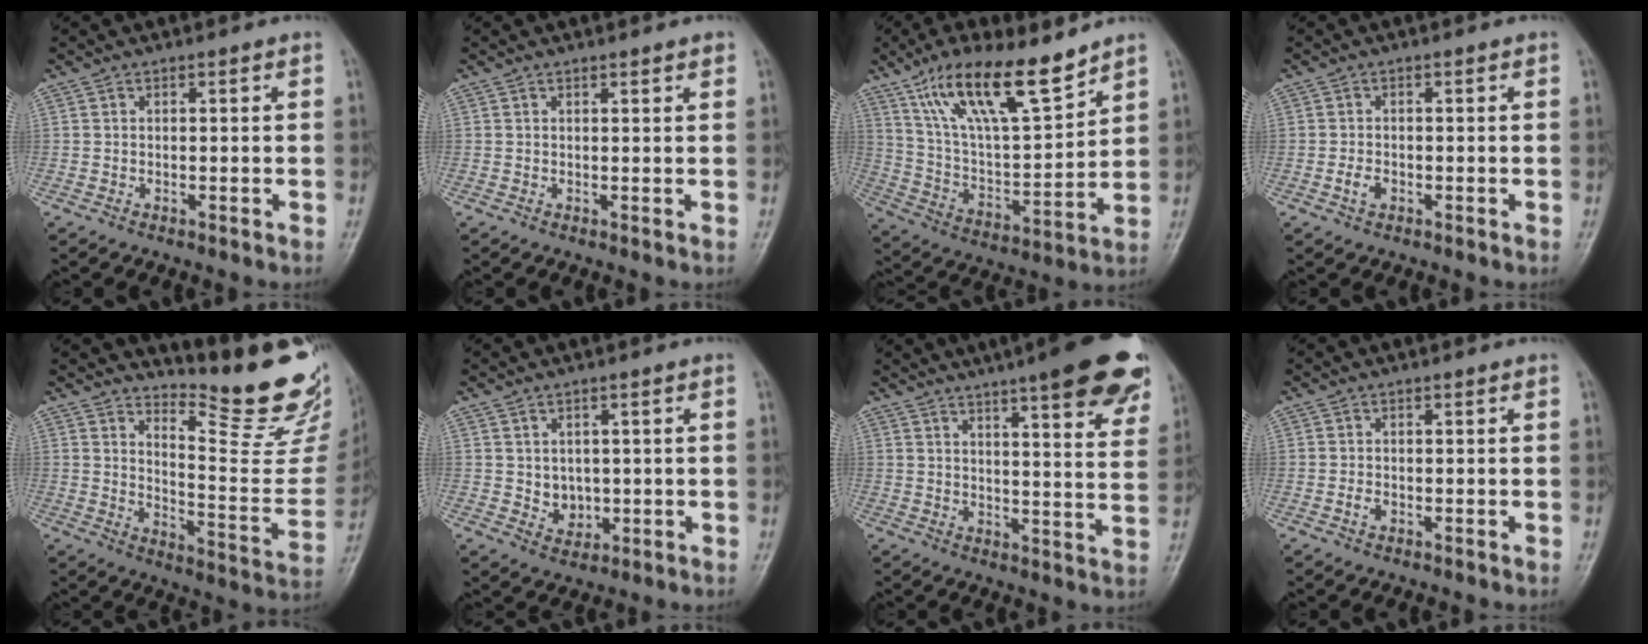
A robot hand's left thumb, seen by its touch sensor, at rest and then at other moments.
{"total": 1.4, "force": [1.2, 0.1, 0.8], "torque": [-0.008, -0.004, 0.016]}
{"total": 18.4, "force": [12.5, 5.4, 12.4], "torque": [-0.193, -0.056, 0.237]}
{"total": 2.0, "force": [-0.3, 1.2, 1.5], "torque": [-0.022, 0.006, -0.002]}
{"total": 19.2, "force": [16.4, 3.8, 9.2], "torque": [-0.088, -0.171, 0.217]}
{"total": 3.6, "force": [0.5, 3.0, 1.9], "torque": [-0.013, -0.008, 0.019]}
{"total": 21.0, "force": [14.2, 4.0, 15.0], "torque": [-0.172, -0.044, 0.174]}
{"total": 1.2, "force": [0.0, 0.7, 1.0], "torque": [-0.014, 0.006, 0.002]}